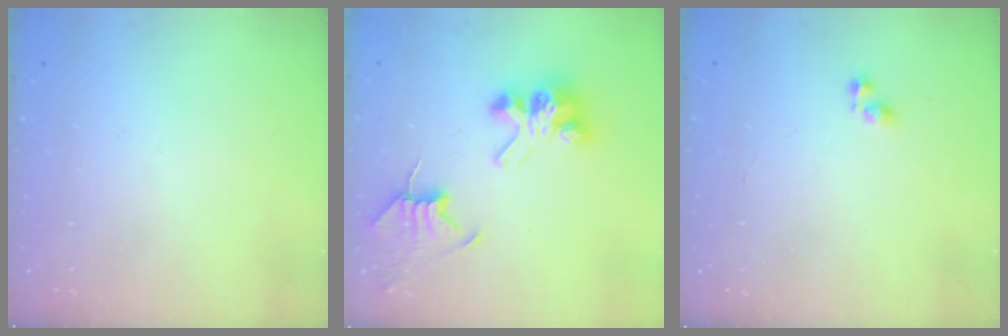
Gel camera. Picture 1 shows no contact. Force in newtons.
{"total": 9.4, "press": 9.4, "slide": 0.7}
{"total": 3.2, "press": 3.2, "slide": 0.3}